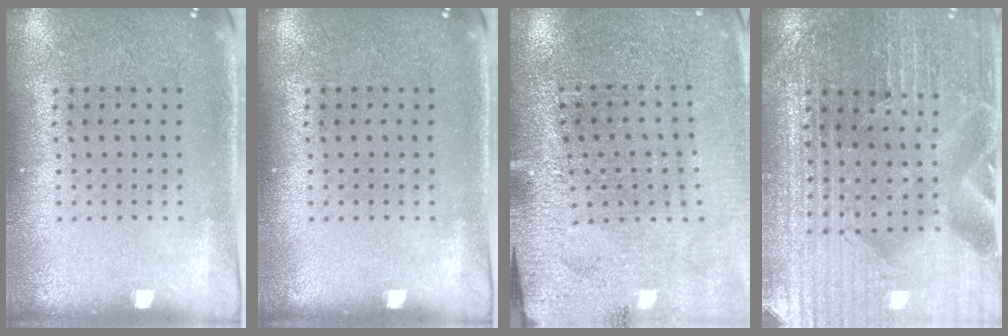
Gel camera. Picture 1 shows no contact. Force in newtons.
{"total": 0.0}
{"total": 3.0, "press": 3.0, "slide": 0.4}
{"total": 3.6, "press": 3.6, "slide": 0.4}